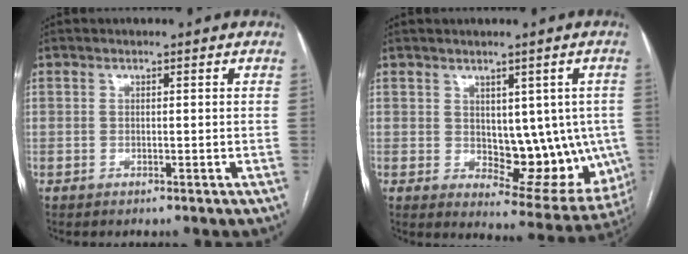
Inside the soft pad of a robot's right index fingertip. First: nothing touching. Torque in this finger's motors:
{"motor_torque": [0.71, 0.61, 0.03, 0.01]}